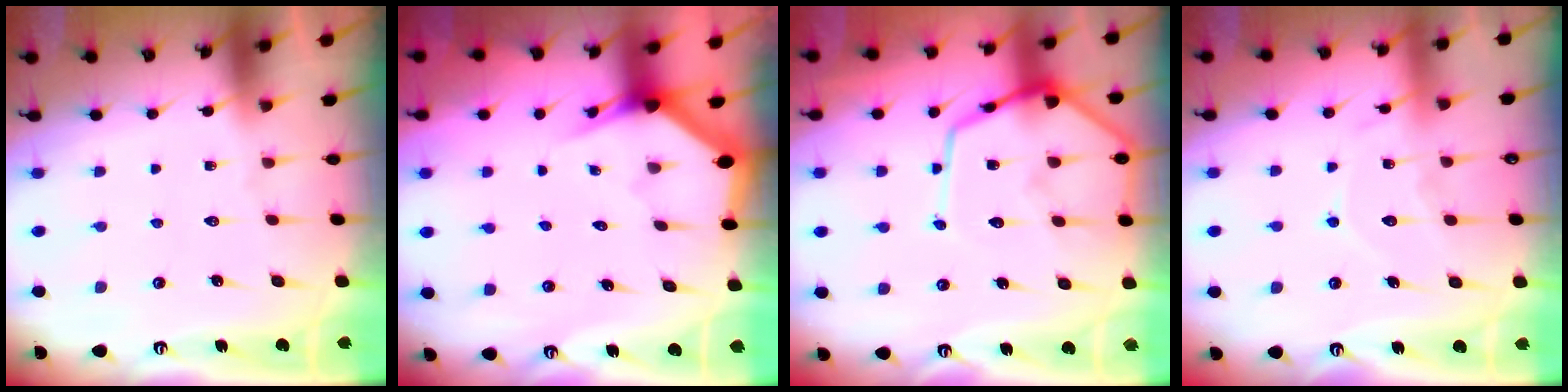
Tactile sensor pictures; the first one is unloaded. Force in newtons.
{"total": 2.9, "press": 2.9, "slide": 0.0}
{"total": 14.6, "press": 14.5, "slide": 1.4}
{"total": 9.7, "press": 9.7, "slide": 1.0}